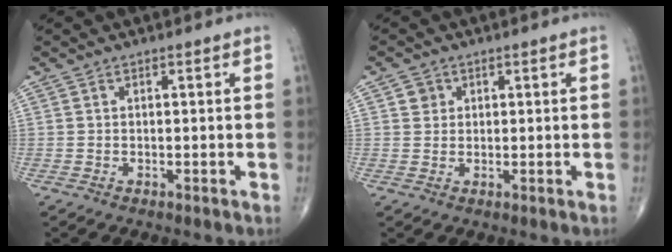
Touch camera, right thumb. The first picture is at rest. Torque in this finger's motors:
{"motor_torque": [0.49, 0.51, 0.18, -0.02, -0.03]}